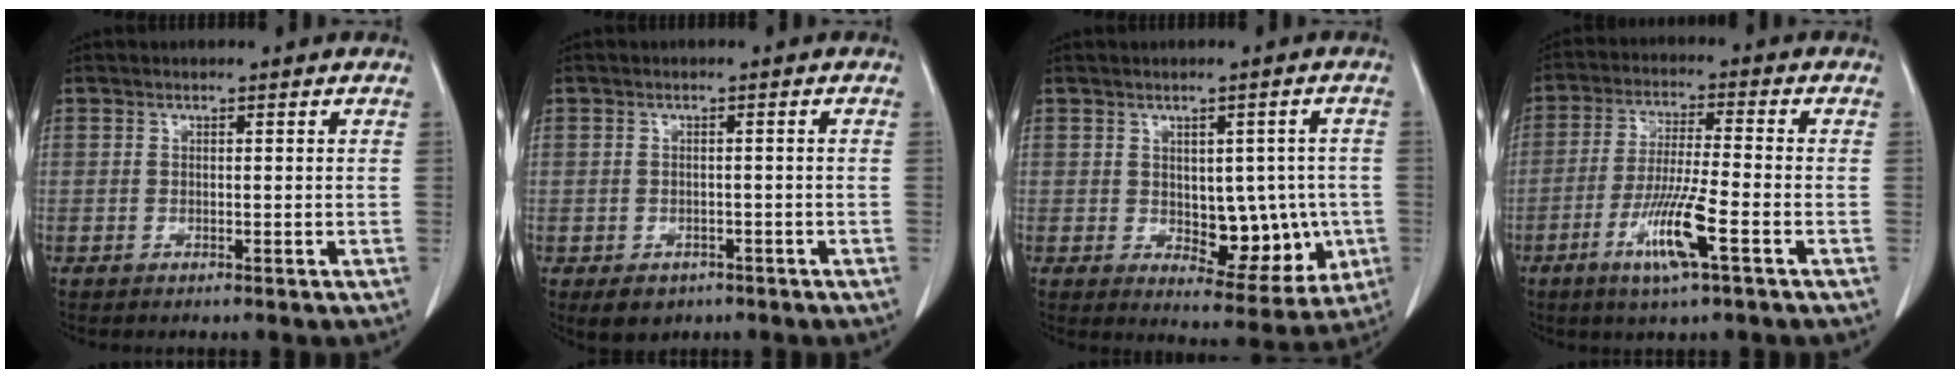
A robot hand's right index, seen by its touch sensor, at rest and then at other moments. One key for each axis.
{"total": 3.2, "fx": -1.6, "fy": 2.4, "fz": 1.2, "tx": -0.011, "ty": 0.000, "tz": -0.016}
{"total": 9.0, "fx": -0.7, "fy": 4.9, "fz": 7.5, "tx": -0.075, "ty": 0.003, "tz": 0.007}
{"total": 9.2, "fx": -3.9, "fy": -0.1, "fz": 8.4, "tx": -0.162, "ty": -0.015, "tz": -0.077}